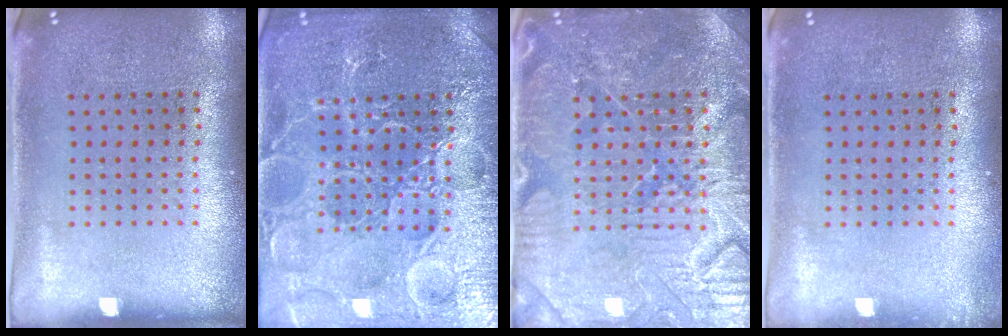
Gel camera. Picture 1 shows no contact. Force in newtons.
{"total": 5.3, "press": 5.3, "slide": 0.6}
{"total": 4.7, "press": 4.6, "slide": 1.0}
{"total": 0.7, "press": 0.7, "slide": 0.1}